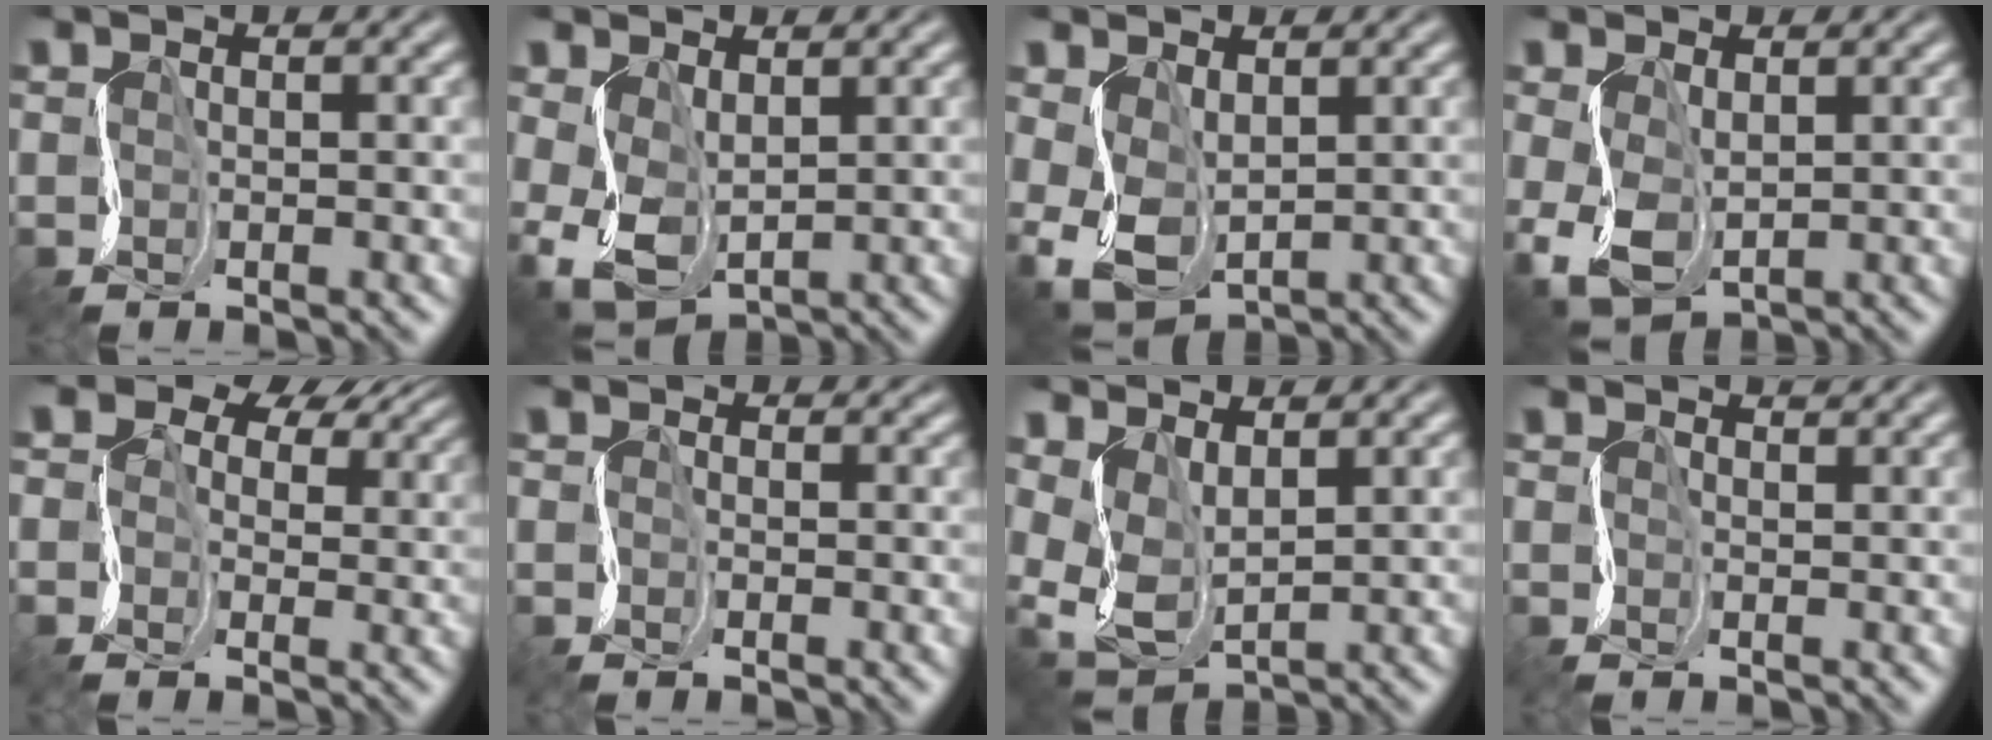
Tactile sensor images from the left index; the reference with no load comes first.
{"total": 3.6, "force": [-0.6, 2.4, 2.6], "torque": [-0.086, -0.009, -0.002]}
{"total": 3.7, "force": [-0.5, 2.6, 2.6], "torque": [-0.084, -0.008, 0.000]}
{"total": 3.0, "force": [-1.0, 2.0, 2.1], "torque": [-0.077, -0.007, -0.005]}
{"total": 8.8, "force": [3.7, 6.4, 4.8], "torque": [-0.096, 0.020, 0.038]}
{"total": 1.5, "force": [-1.3, 0.2, -0.7], "torque": [0.011, -0.002, -0.019]}
{"total": 2.9, "force": [0.4, 1.8, 2.3], "torque": [-0.075, -0.006, 0.020]}
{"total": 0.7, "force": [-0.3, -0.4, -0.5], "torque": [0.003, 0.007, -0.005]}